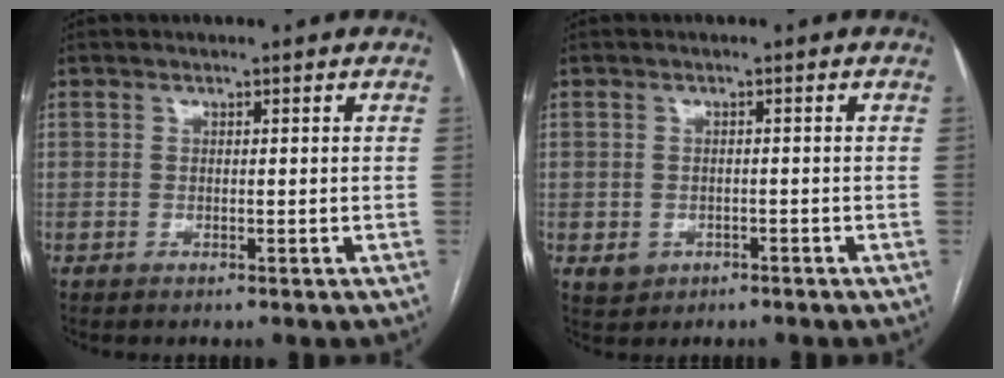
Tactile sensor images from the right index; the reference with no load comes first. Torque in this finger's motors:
{"motor_torque": [0.10, 0.02, 0.00, -0.01]}